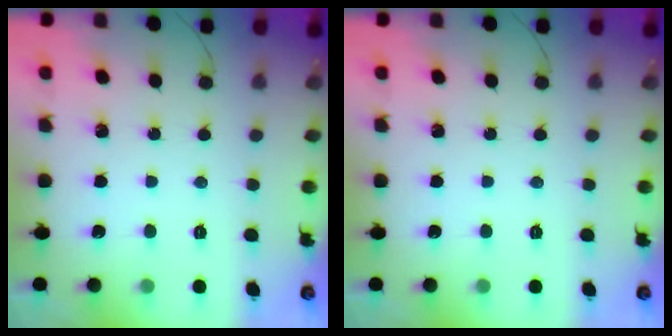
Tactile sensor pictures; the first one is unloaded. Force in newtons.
{"total": 0.0}